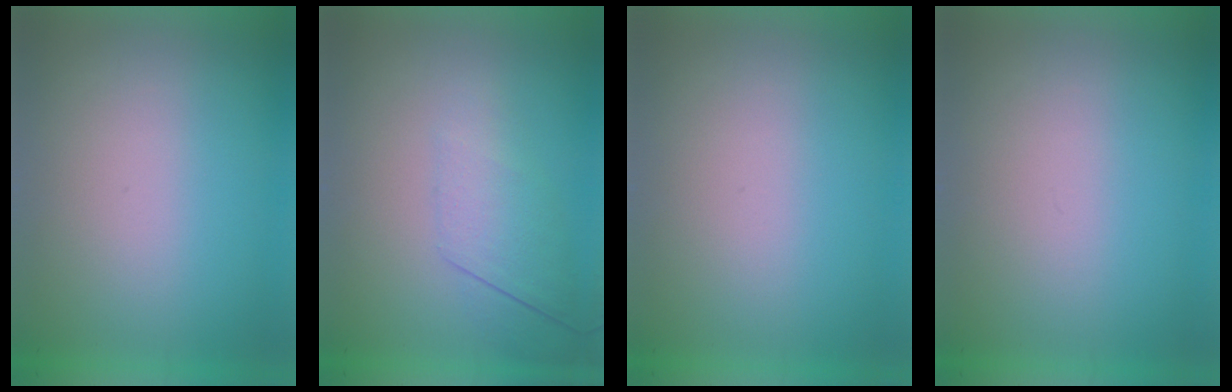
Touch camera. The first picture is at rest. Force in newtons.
{"total": 2.2}
{"total": 0.0}
{"total": 0.0}